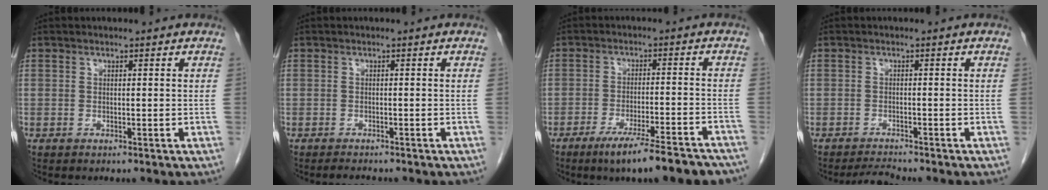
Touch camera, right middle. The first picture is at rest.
{"total": 1.5, "force": [-1.4, 0.3, 0.5], "torque": [-0.013, -0.006, -0.019]}
{"total": 13.1, "force": [-10.2, 1.3, 8.1], "torque": [-0.095, -0.017, -0.149]}
{"total": 2.0, "force": [-1.9, -0.4, 0.1], "torque": [-0.008, -0.014, -0.032]}